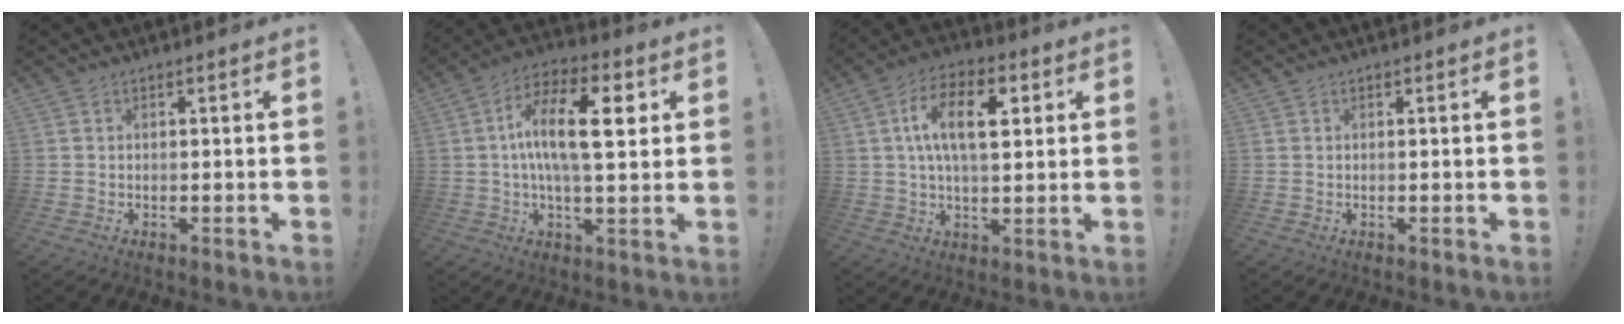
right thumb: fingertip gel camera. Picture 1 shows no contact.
{"total": 16.5, "force": [2.5, 6.4, 15.0], "torque": [-0.250, 0.004, 0.030]}
{"total": 14.4, "force": [3.5, 7.4, 11.9], "torque": [-0.197, 0.010, 0.057]}
{"total": 0.0}